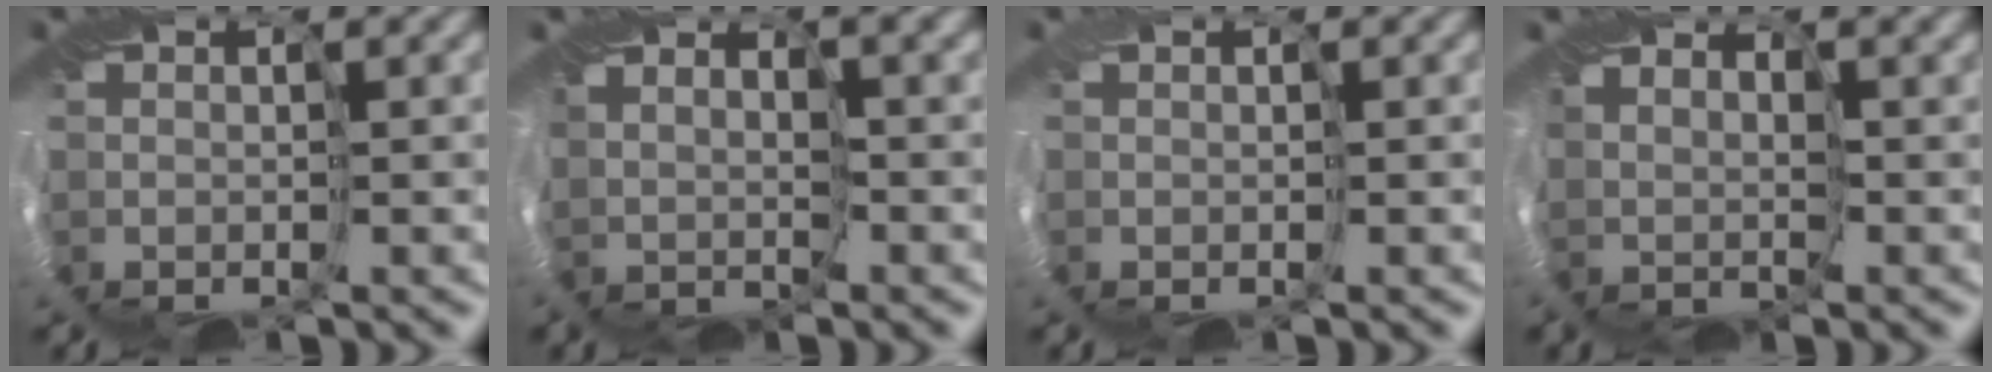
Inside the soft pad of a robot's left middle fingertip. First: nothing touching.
{"total": 3.1, "force": [2.5, 1.0, 1.5], "torque": [-0.029, 0.011, 0.048]}
{"total": 0.7, "force": [-0.1, 0.6, 0.3], "torque": [-0.014, -0.001, -0.006]}
{"total": 2.2, "force": [2.1, 0.6, 0.2], "torque": [-0.009, 0.006, 0.044]}